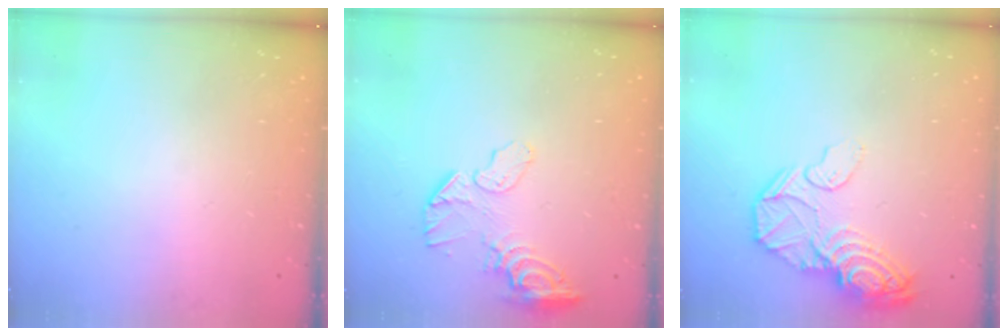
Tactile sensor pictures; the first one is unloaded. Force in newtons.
{"total": 10.4, "press": 10.3, "slide": 1.6}
{"total": 21.5, "press": 18.0, "slide": 11.9}